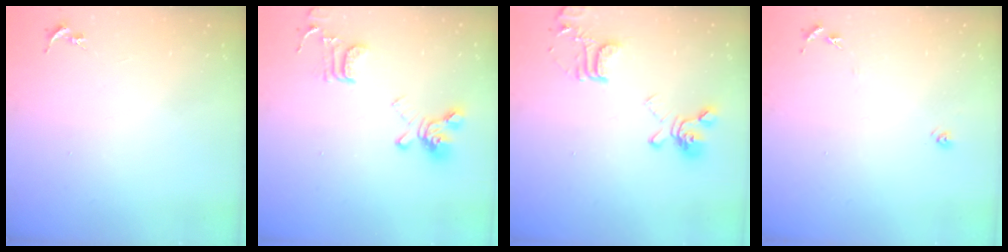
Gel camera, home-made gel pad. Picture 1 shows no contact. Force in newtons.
{"total": 16.4, "press": 16.3, "slide": 1.5}
{"total": 17.3, "press": 17.2, "slide": 1.8}
{"total": 5.9, "press": 5.9, "slide": 0.5}